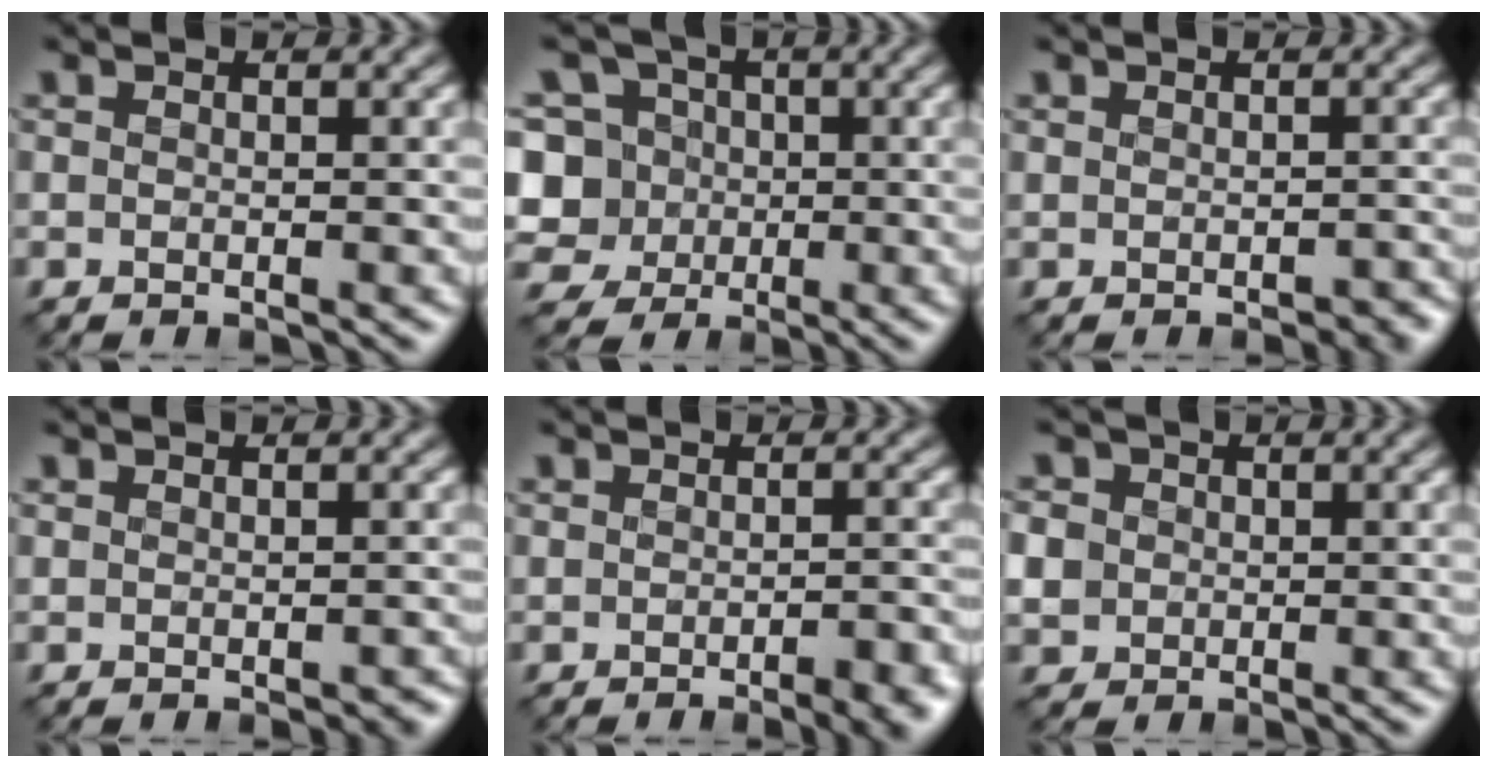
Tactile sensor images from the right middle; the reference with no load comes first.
{"total": 9.2, "force": [1.0, 8.5, 3.4], "torque": [-0.089, 0.039, -0.011]}
{"total": 1.2, "force": [-0.4, 0.9, 0.7], "torque": [-0.010, -0.008, -0.006]}
{"total": 0.9, "force": [-0.1, 0.7, 0.5], "torque": [-0.008, -0.007, -0.002]}
{"total": 3.8, "force": [-2.2, 1.6, 2.6], "torque": [-0.028, 0.007, -0.014]}
{"total": 4.1, "force": [0.2, 3.9, 1.4], "torque": [-0.037, 0.022, -0.013]}